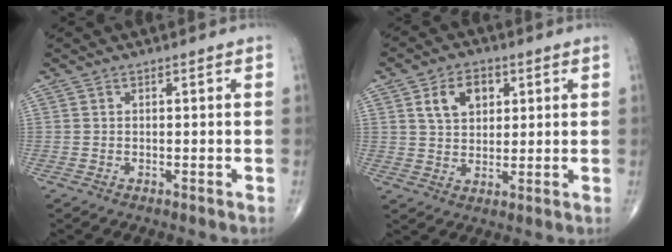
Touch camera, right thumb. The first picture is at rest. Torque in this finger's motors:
{"motor_torque": [0.33, 2.00, 0.42, 0.37, 0.08]}